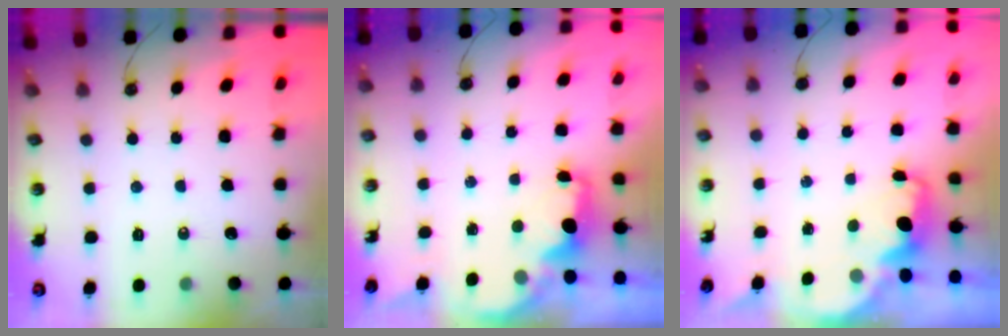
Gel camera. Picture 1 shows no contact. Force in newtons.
{"total": 2.4, "press": 2.3, "slide": 0.8}
{"total": 1.7, "press": 1.5, "slide": 0.7}